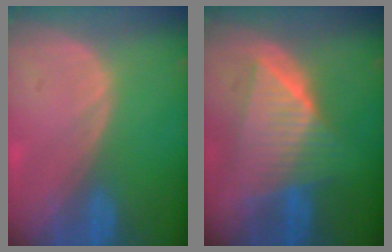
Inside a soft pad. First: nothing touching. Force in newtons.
{"total": 8.7, "press": 8.7, "slide": 0.4}